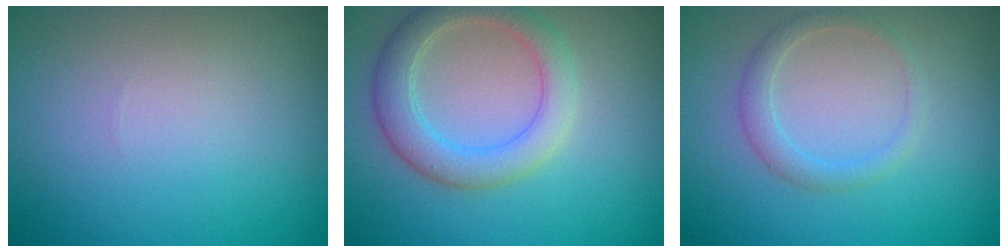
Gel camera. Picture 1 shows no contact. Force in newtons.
{"total": 4.1, "press": 4.1, "slide": 0.1}
{"total": 1.8, "press": 1.8, "slide": 0.1}